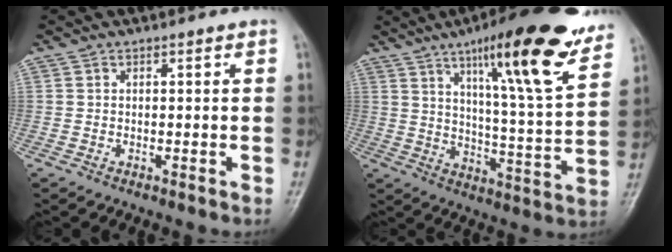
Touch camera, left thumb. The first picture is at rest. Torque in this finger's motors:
{"motor_torque": [0.22, 0.39, 1.68, -1.09, 0.30]}